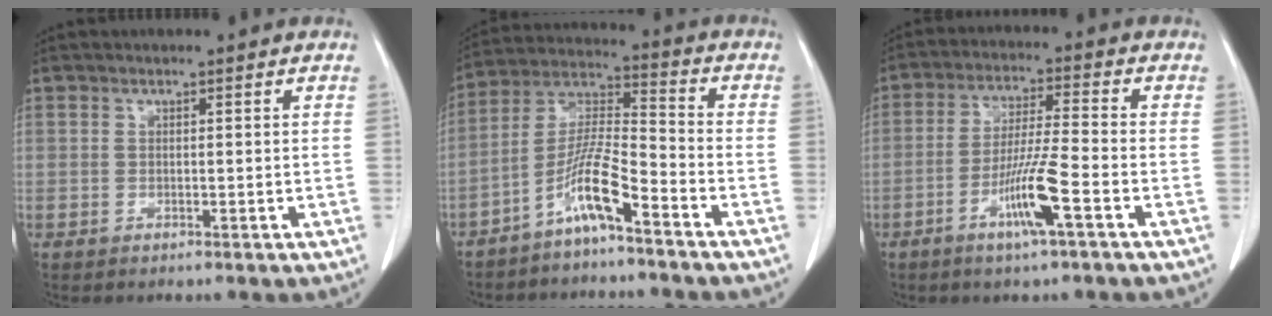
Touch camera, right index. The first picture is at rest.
{"total": 8.7, "force": [-5.4, 0.3, 6.7], "torque": [-0.143, 0.001, -0.108]}
{"total": 8.7, "force": [-3.9, -0.3, 7.7], "torque": [-0.149, -0.010, -0.076]}